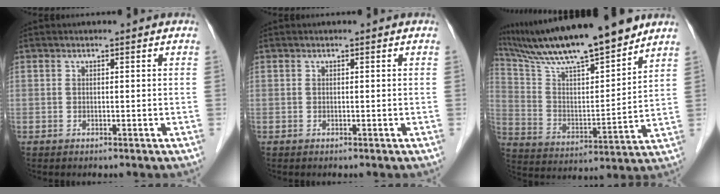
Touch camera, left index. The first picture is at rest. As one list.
[{"total": 0.0}, {"total": 19.1, "force": [16.5, 1.5, 9.7], "torque": [-0.170, 0.007, 0.285]}]